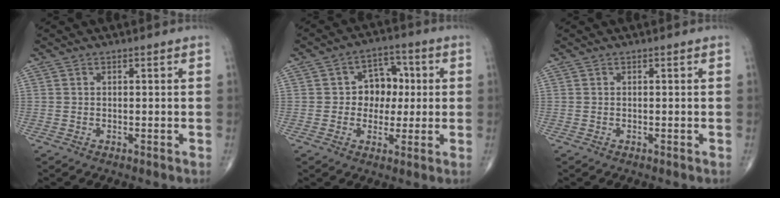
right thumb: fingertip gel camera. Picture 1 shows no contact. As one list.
[{"total": 8.4, "force": [0.6, 6.7, 5.0], "torque": [-0.022, 0.015, 0.003]}, {"total": 0.0}]